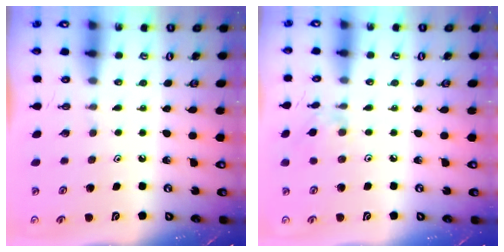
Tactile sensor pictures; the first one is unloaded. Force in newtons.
{"total": 2.8, "press": 2.7, "slide": 0.5}